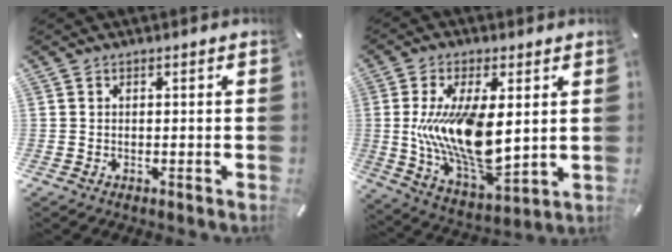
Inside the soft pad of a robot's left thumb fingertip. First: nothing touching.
{"total": 17.1, "force": [2.6, 8.1, 14.9], "torque": [-0.308, -0.028, 0.047]}